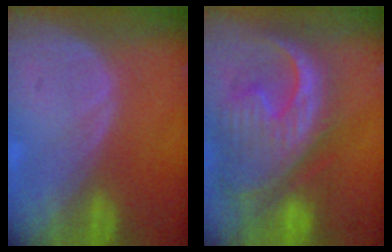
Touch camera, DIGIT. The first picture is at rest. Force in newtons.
{"total": 13.2, "press": 11.4, "slide": 6.7}